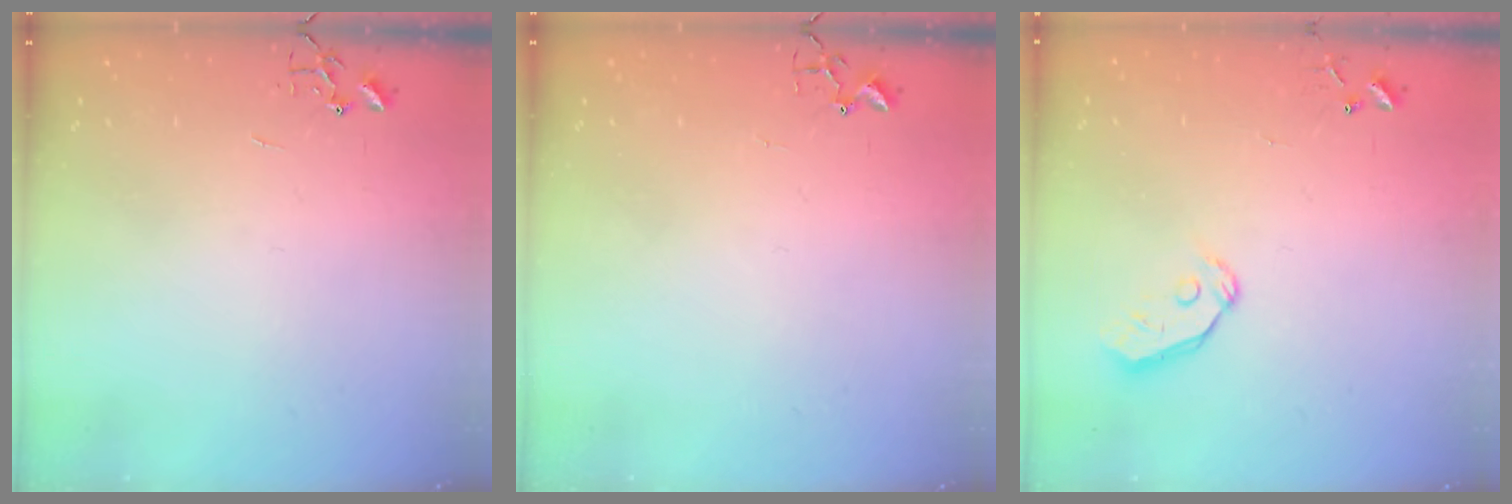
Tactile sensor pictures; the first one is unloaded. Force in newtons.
{"total": 3.0, "press": 2.9, "slide": 0.4}
{"total": 4.4, "press": 4.4, "slide": 0.5}